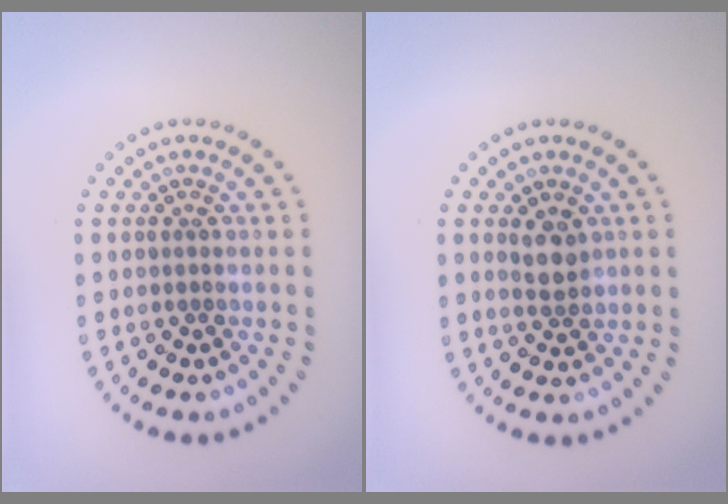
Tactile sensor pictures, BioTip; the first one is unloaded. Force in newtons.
{"total": 1.9, "press": 1.8, "slide": 0.8}